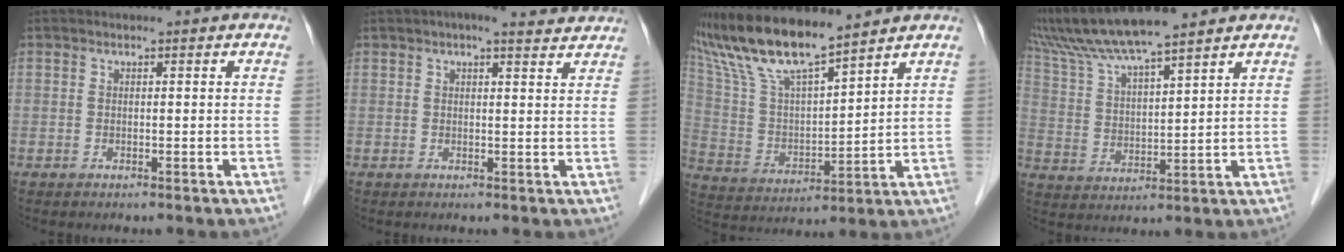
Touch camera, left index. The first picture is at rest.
{"total": 7.2, "force": [6.2, 1.4, 3.4], "torque": [-0.046, 0.022, 0.070]}
{"total": 13.8, "force": [11.8, 1.0, 7.0], "torque": [-0.152, 0.005, 0.235]}
{"total": 12.1, "force": [10.6, -0.4, 5.7], "torque": [-0.118, 0.027, 0.201]}